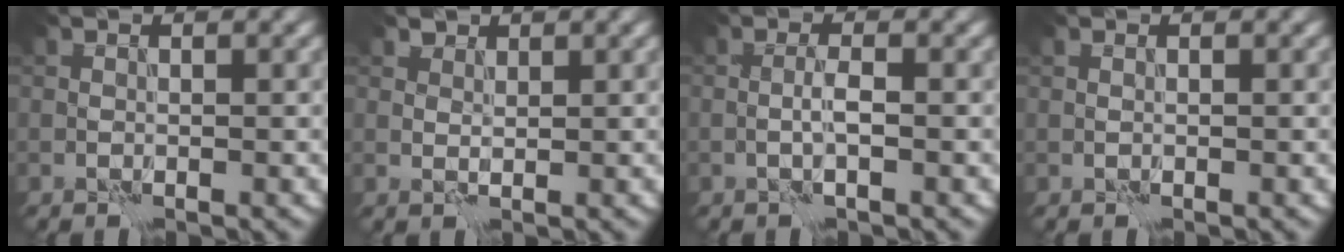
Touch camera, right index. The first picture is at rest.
{"total": 1.5, "force": [1.4, 0.6, 0.1], "torque": [-0.003, -0.001, 0.024]}
{"total": 0.9, "force": [-0.2, -0.2, 0.9], "torque": [-0.017, 0.004, -0.005]}
{"total": 0.0}